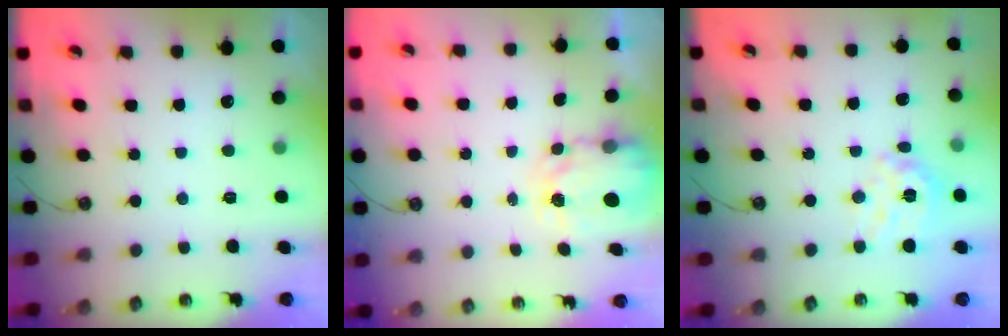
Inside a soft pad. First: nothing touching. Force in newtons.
{"total": 3.9, "press": 3.9, "slide": 0.0}
{"total": 13.2, "press": 13.2, "slide": 1.1}